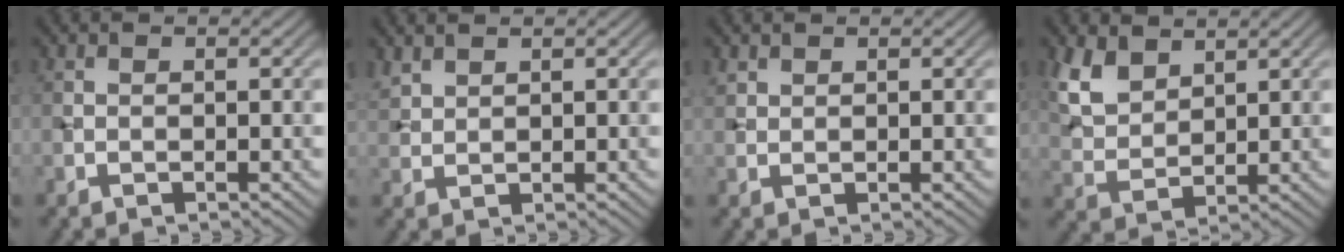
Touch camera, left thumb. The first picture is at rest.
{"total": 2.0, "force": [1.7, 0.7, 0.7], "torque": [-0.023, 0.005, 0.043]}
{"total": 1.1, "force": [1.0, 0.6, 0.3], "torque": [-0.009, 0.001, 0.024]}
{"total": 6.4, "force": [4.0, 3.4, 3.6], "torque": [-0.095, 0.002, 0.086]}